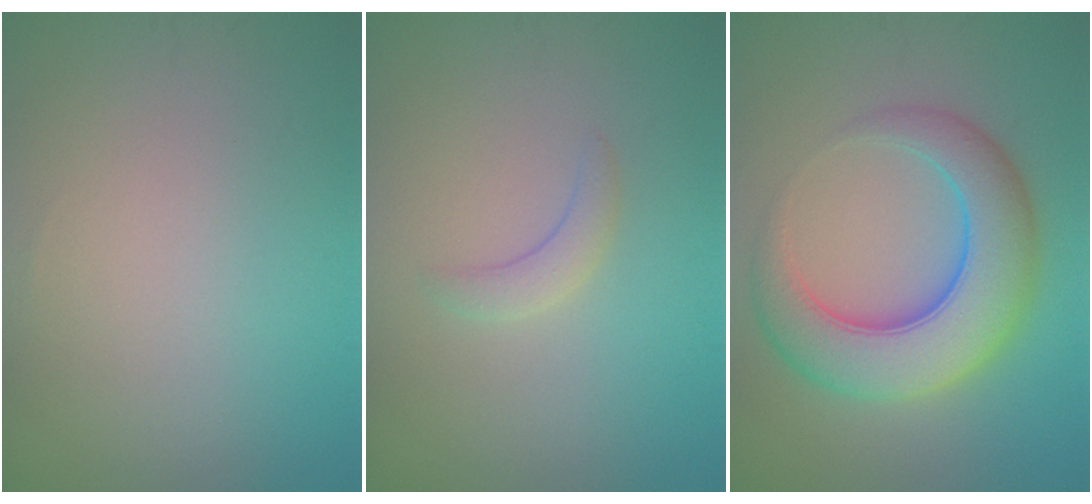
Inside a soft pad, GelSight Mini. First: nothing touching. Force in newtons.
{"total": 1.6, "press": 1.6, "slide": 0.2}
{"total": 8.7, "press": 8.7, "slide": 0.3}